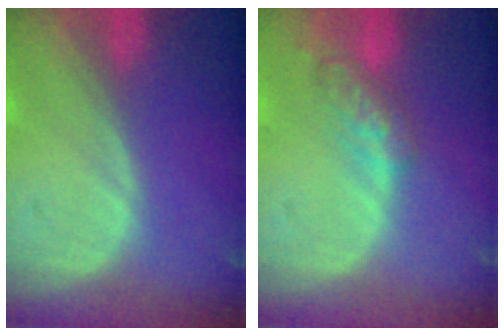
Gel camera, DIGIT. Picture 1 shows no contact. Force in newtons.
{"total": 5.3, "press": 4.8, "slide": 2.1}